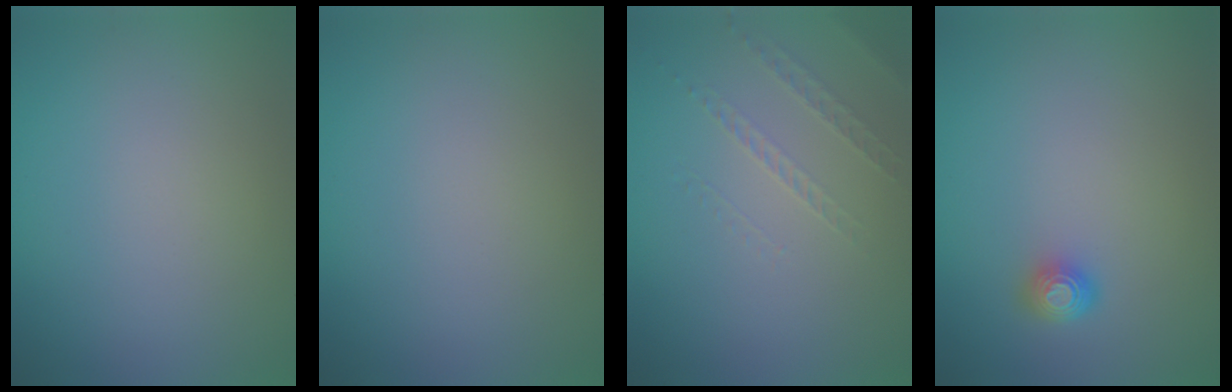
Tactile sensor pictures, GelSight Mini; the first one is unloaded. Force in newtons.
{"total": 0.0}
{"total": 1.1, "press": 0.6, "slide": 0.9}
{"total": 1.6, "press": 1.2, "slide": 1.0}